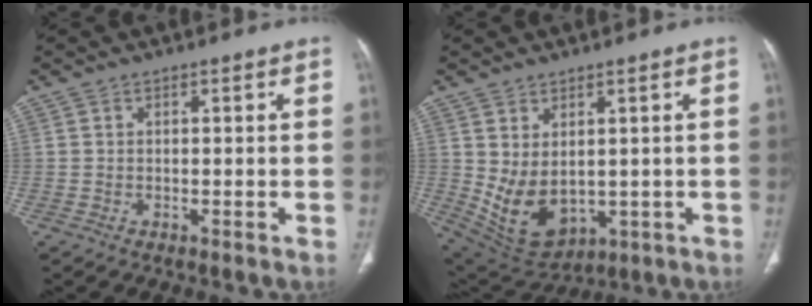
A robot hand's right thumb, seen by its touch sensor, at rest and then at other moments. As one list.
[{"total": 10.2, "force": [0.3, 6.6, 7.8], "torque": [-0.128, -0.012, 0.041]}]